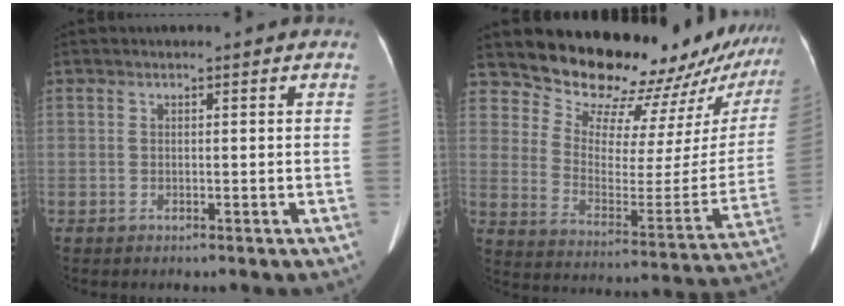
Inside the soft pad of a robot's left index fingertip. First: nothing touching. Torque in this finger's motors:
{"motor_torque": [0.97, -0.98, 0.84, 0.01]}